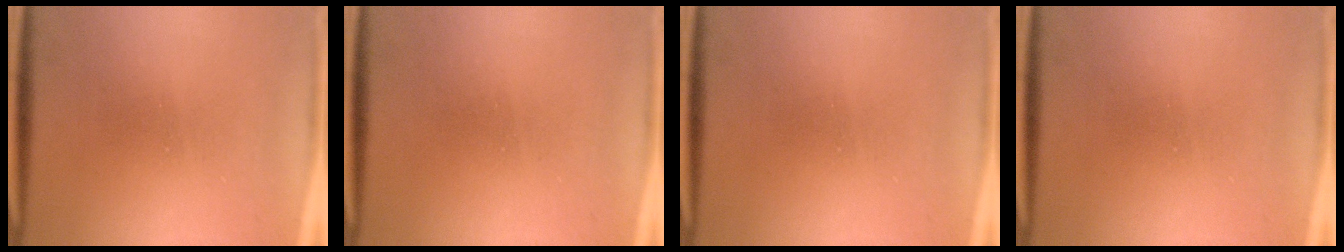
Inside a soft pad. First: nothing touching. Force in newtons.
{"total": 1.6}
{"total": 0.0}
{"total": 0.0}